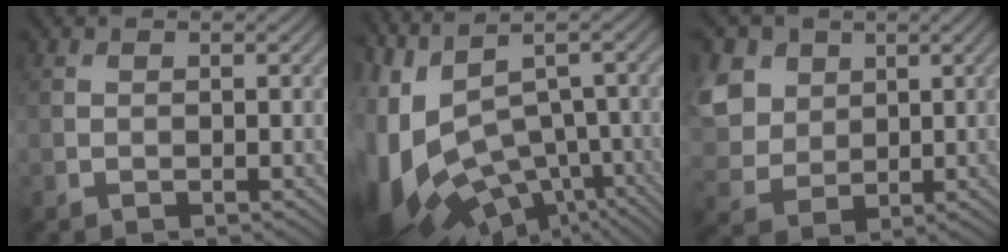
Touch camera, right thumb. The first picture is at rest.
{"total": 15.1, "force": [-3.0, 9.2, 11.6], "torque": [-0.286, -0.037, 0.003]}
{"total": 8.8, "force": [2.9, 7.0, 4.4], "torque": [-0.160, 0.012, 0.053]}